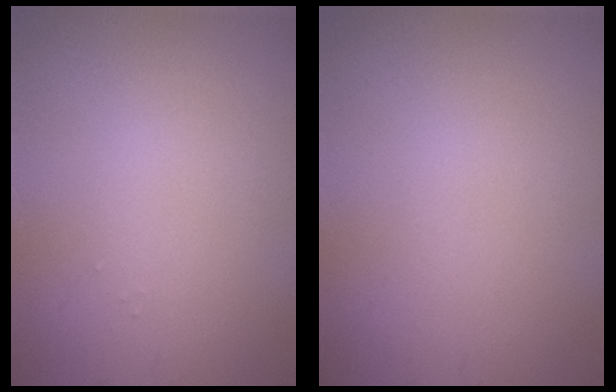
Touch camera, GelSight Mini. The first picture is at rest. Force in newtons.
{"total": 0.0}